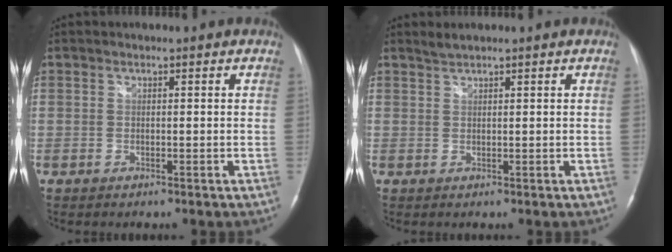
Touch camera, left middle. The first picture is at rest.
{"total": 1.2, "force": [1.2, -0.1, 0.3], "torque": [-0.007, 0.006, 0.027]}